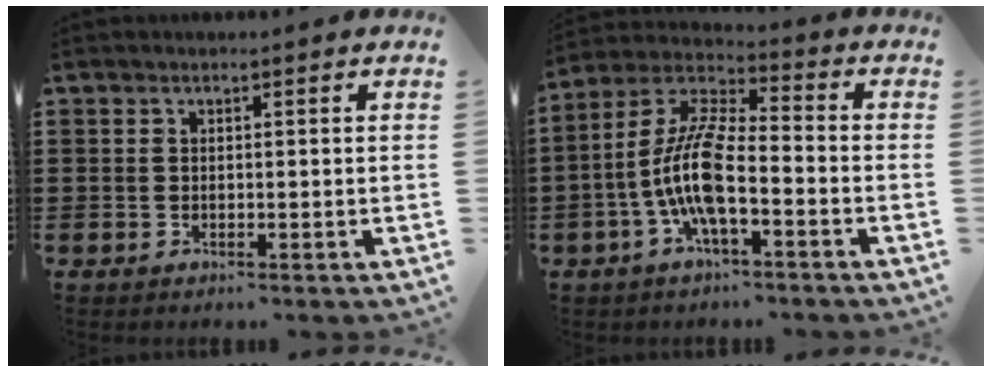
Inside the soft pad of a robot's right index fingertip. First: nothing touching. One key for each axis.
{"total": 10.7, "fx": -3.3, "fy": 3.1, "fz": 9.7, "tx": -0.234, "ty": -0.014, "tz": -0.071}